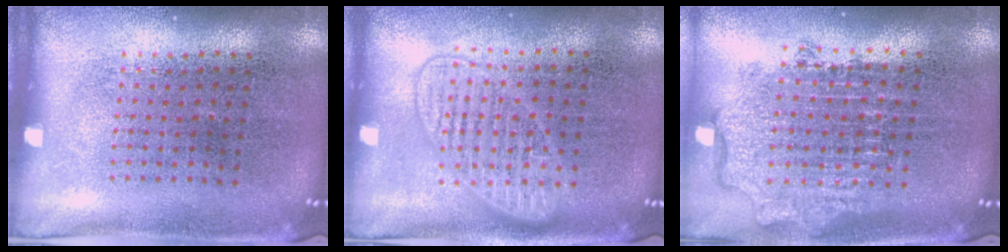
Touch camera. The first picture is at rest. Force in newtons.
{"total": 1.5, "press": 1.4, "slide": 0.3}
{"total": 1.9, "press": 1.5, "slide": 1.2}